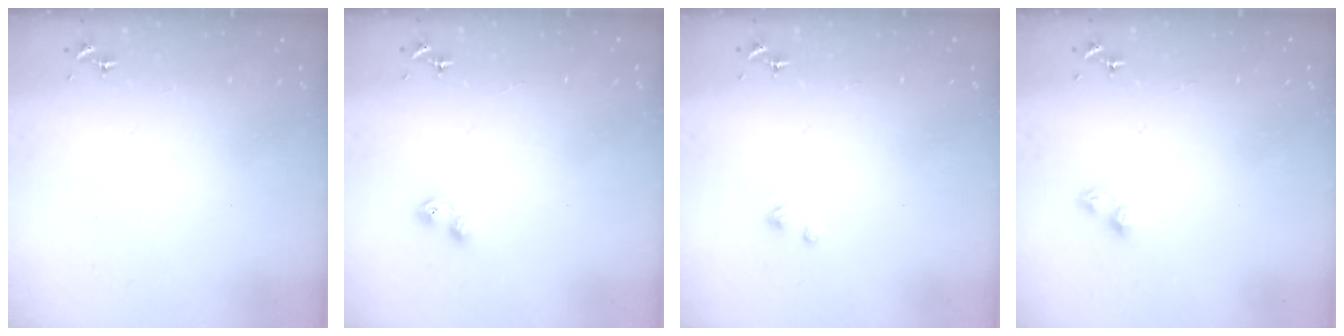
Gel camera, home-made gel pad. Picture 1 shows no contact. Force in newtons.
{"total": 3.5, "press": 3.5, "slide": 0.4}
{"total": 1.1, "press": 1.1, "slide": 0.1}
{"total": 5.0, "press": 4.9, "slide": 1.1}